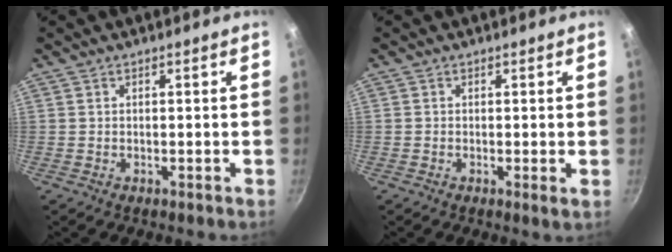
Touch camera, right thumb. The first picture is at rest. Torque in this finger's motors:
{"motor_torque": [-0.65, 0.42, 0.07, -0.14, 0.02]}